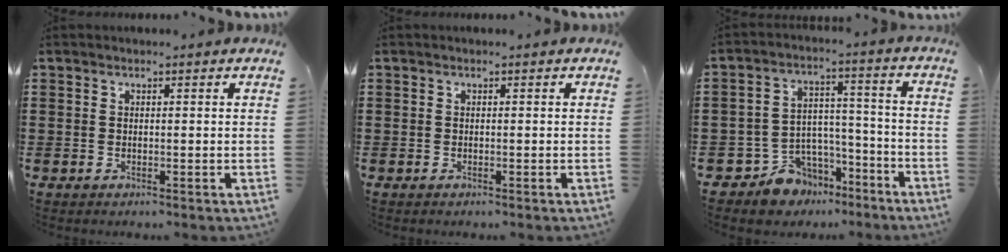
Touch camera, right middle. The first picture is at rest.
{"total": 0.0}
{"total": 7.0, "force": [-5.8, 3.9, 0.1], "torque": [-0.020, 0.010, -0.111]}